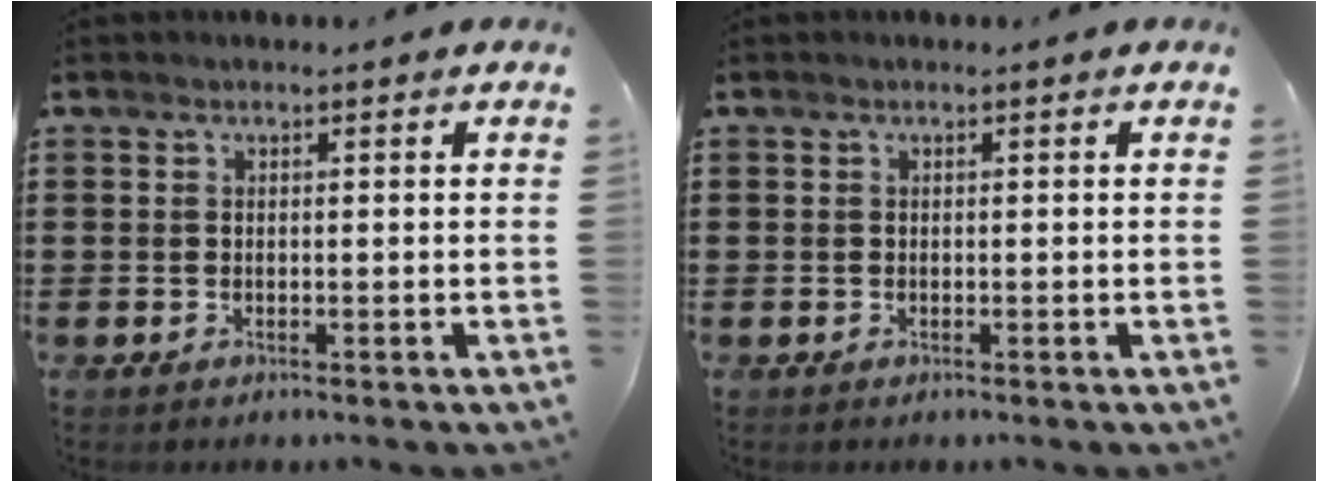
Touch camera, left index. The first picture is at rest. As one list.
[{"total": 0.0}]